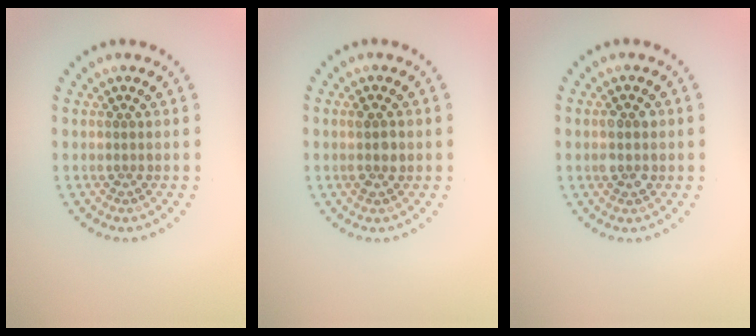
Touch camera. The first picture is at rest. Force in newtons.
{"total": 1.5, "press": 1.5, "slide": 0.3}
{"total": 2.3, "press": 2.3, "slide": 0.2}